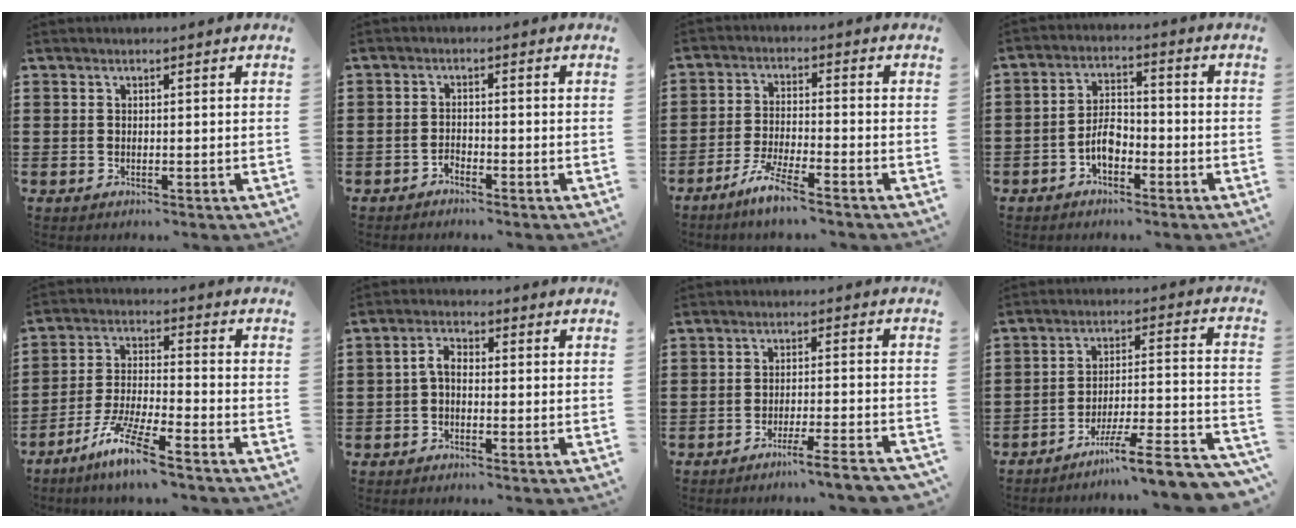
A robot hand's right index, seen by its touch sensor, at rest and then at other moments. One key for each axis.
{"total": 1.5, "fx": -1.5, "fy": 0.4, "fz": 0.1, "tx": -0.007, "ty": 0.003, "tz": -0.031}
{"total": 5.2, "fx": -4.6, "fy": -0.2, "fz": 2.5, "tx": -0.068, "ty": -0.013, "tz": -0.092}
{"total": 4.6, "fx": -2.2, "fy": 2.4, "fz": 3.2, "tx": -0.076, "ty": 0.002, "tz": -0.047}
{"total": 9.0, "fx": -7.0, "fy": 0.1, "fz": 5.7, "tx": -0.127, "ty": -0.010, "tz": -0.140}
{"total": 2.7, "fx": -0.8, "fy": 1.3, "fz": 2.2, "tx": -0.056, "ty": 0.000, "tz": -0.021}
{"total": 4.6, "fx": -4.2, "fy": -0.7, "fz": 1.9, "tx": -0.027, "ty": -0.013, "tz": -0.080}
{"total": 8.5, "fx": -6.9, "fy": 0.6, "fz": 5.0, "tx": -0.070, "ty": 0.002, "tz": -0.134}